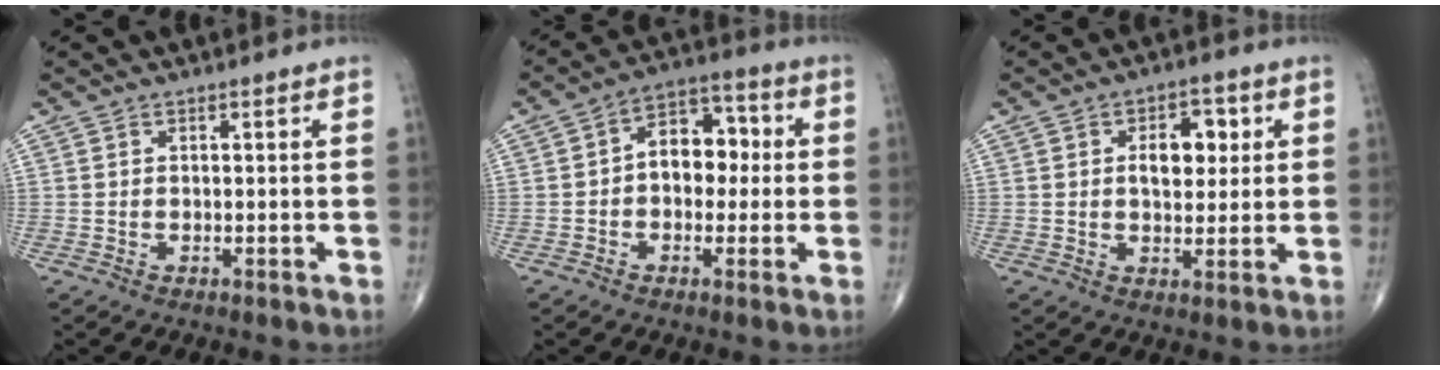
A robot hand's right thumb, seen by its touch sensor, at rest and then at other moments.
{"total": 9.4, "force": [0.0, 6.5, 6.8], "torque": [-0.067, 0.032, -0.012]}
{"total": 7.6, "force": [1.7, 4.6, 5.8], "torque": [-0.055, 0.000, 0.025]}